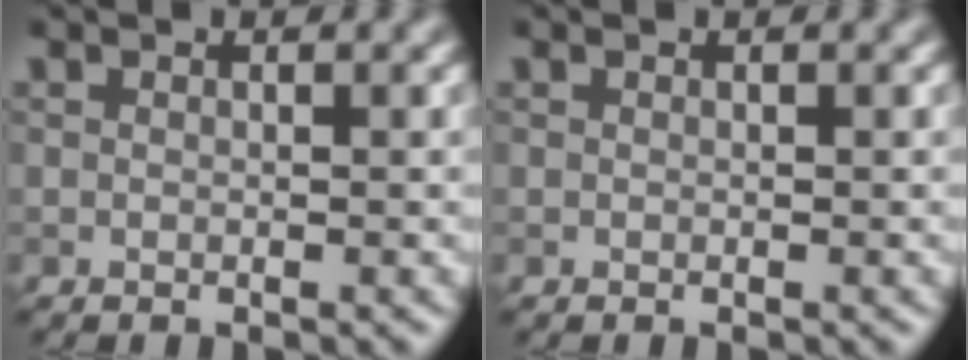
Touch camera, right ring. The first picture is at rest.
{"total": 0.0}